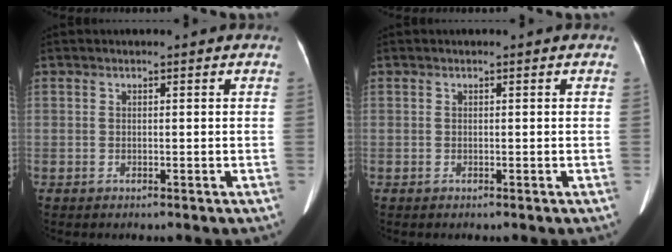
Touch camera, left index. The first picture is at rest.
{"total": 0.0}